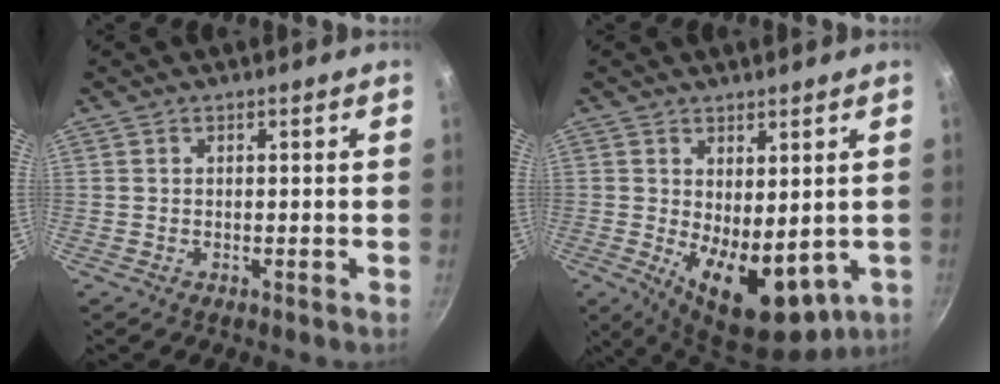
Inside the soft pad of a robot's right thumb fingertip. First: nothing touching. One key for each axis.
{"total": 12.8, "fx": -0.7, "fy": 6.9, "fz": 10.8, "tx": -0.140, "ty": -0.027, "tz": 0.010}